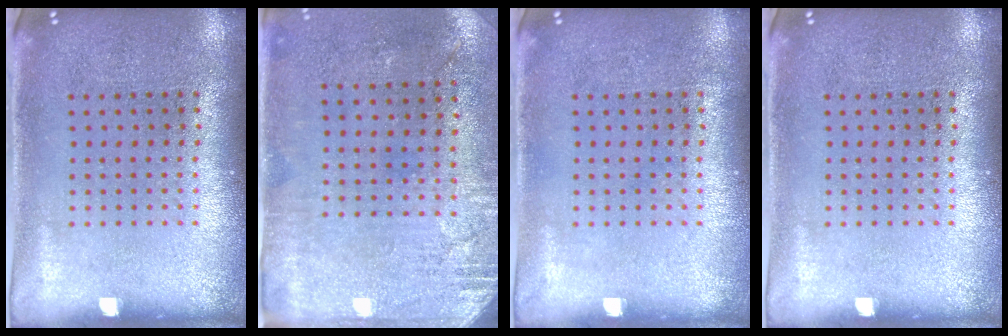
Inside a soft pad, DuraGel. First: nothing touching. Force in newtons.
{"total": 2.8, "press": 2.3, "slide": 1.6}
{"total": 0.0}
{"total": 0.0}